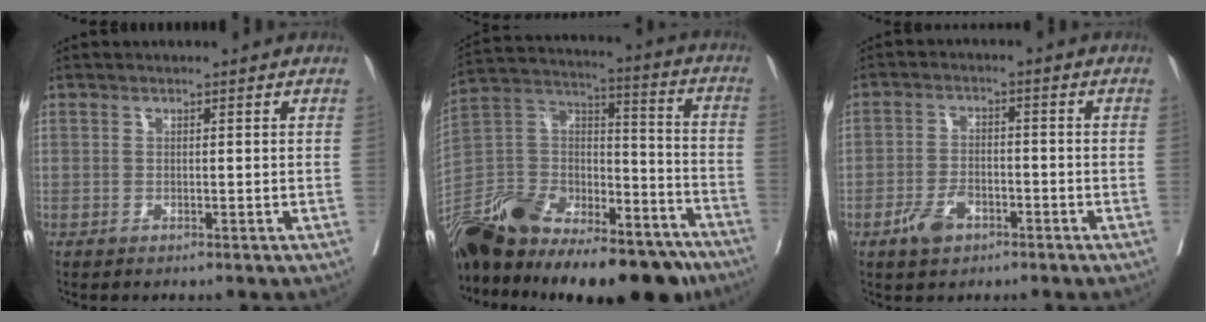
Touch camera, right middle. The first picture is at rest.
{"total": 34.6, "force": [-26.8, 12.8, 17.8], "torque": [-0.343, -0.021, -0.419]}
{"total": 4.7, "force": [-2.7, 2.5, 2.8], "torque": [-0.057, 0.001, -0.047]}